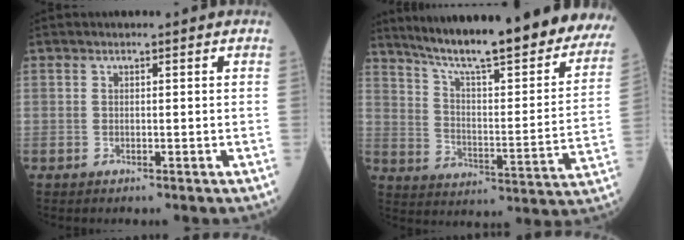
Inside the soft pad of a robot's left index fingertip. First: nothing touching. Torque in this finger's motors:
{"motor_torque": [0.89, -1.25, 0.43, 0.14]}